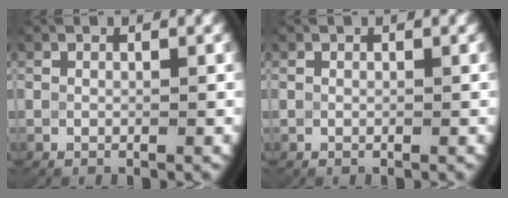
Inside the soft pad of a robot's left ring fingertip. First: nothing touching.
{"total": 0.0}